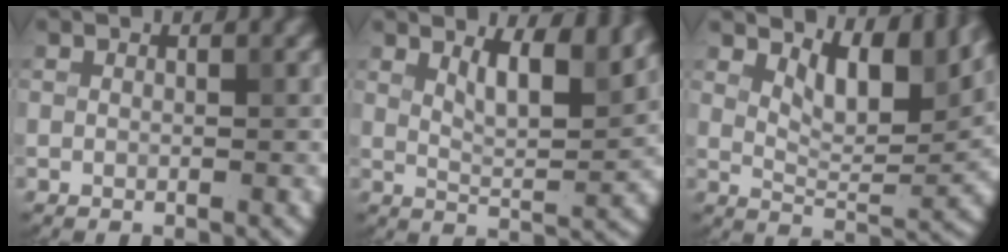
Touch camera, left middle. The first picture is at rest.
{"total": 5.2, "force": [3.1, 1.6, 3.8], "torque": [-0.061, 0.000, 0.049]}
{"total": 5.7, "force": [3.4, 2.2, 4.0], "torque": [-0.071, -0.010, 0.052]}